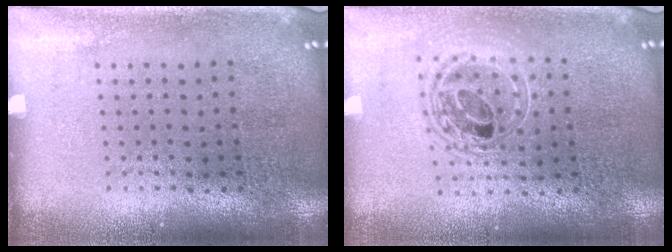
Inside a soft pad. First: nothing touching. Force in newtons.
{"total": 1.7, "press": 1.4, "slide": 0.9}